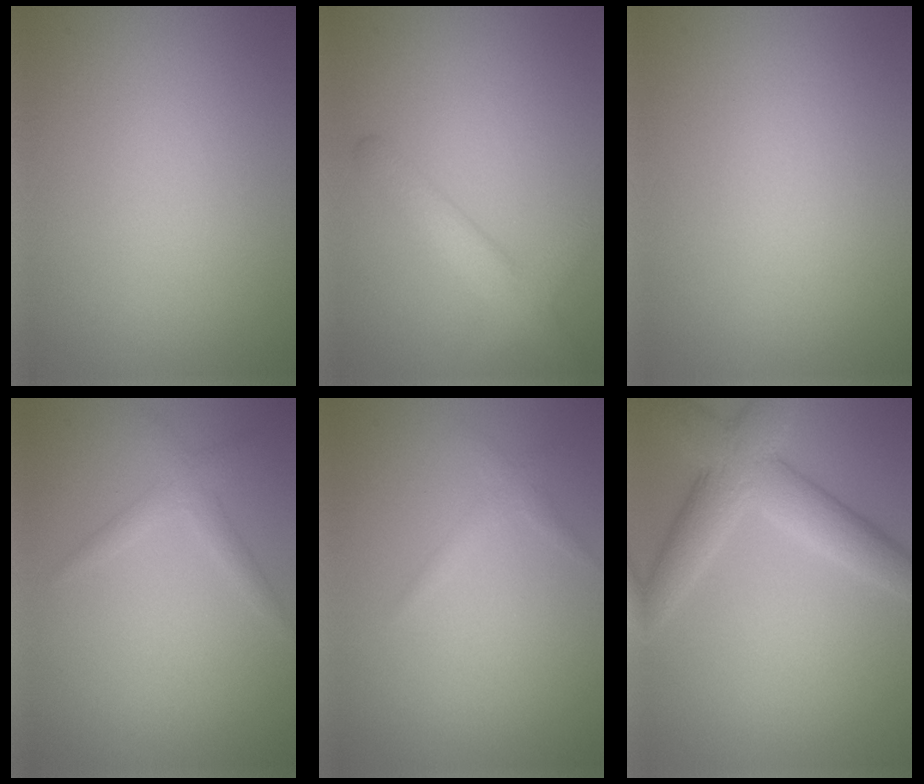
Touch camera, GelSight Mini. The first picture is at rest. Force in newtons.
{"total": 3.6, "press": 3.6, "slide": 0.2}
{"total": 0.0}
{"total": 1.8, "press": 1.8, "slide": 0.1}
{"total": 1.1, "press": 1.1, "slide": 0.1}
{"total": 6.2, "press": 6.2, "slide": 0.2}